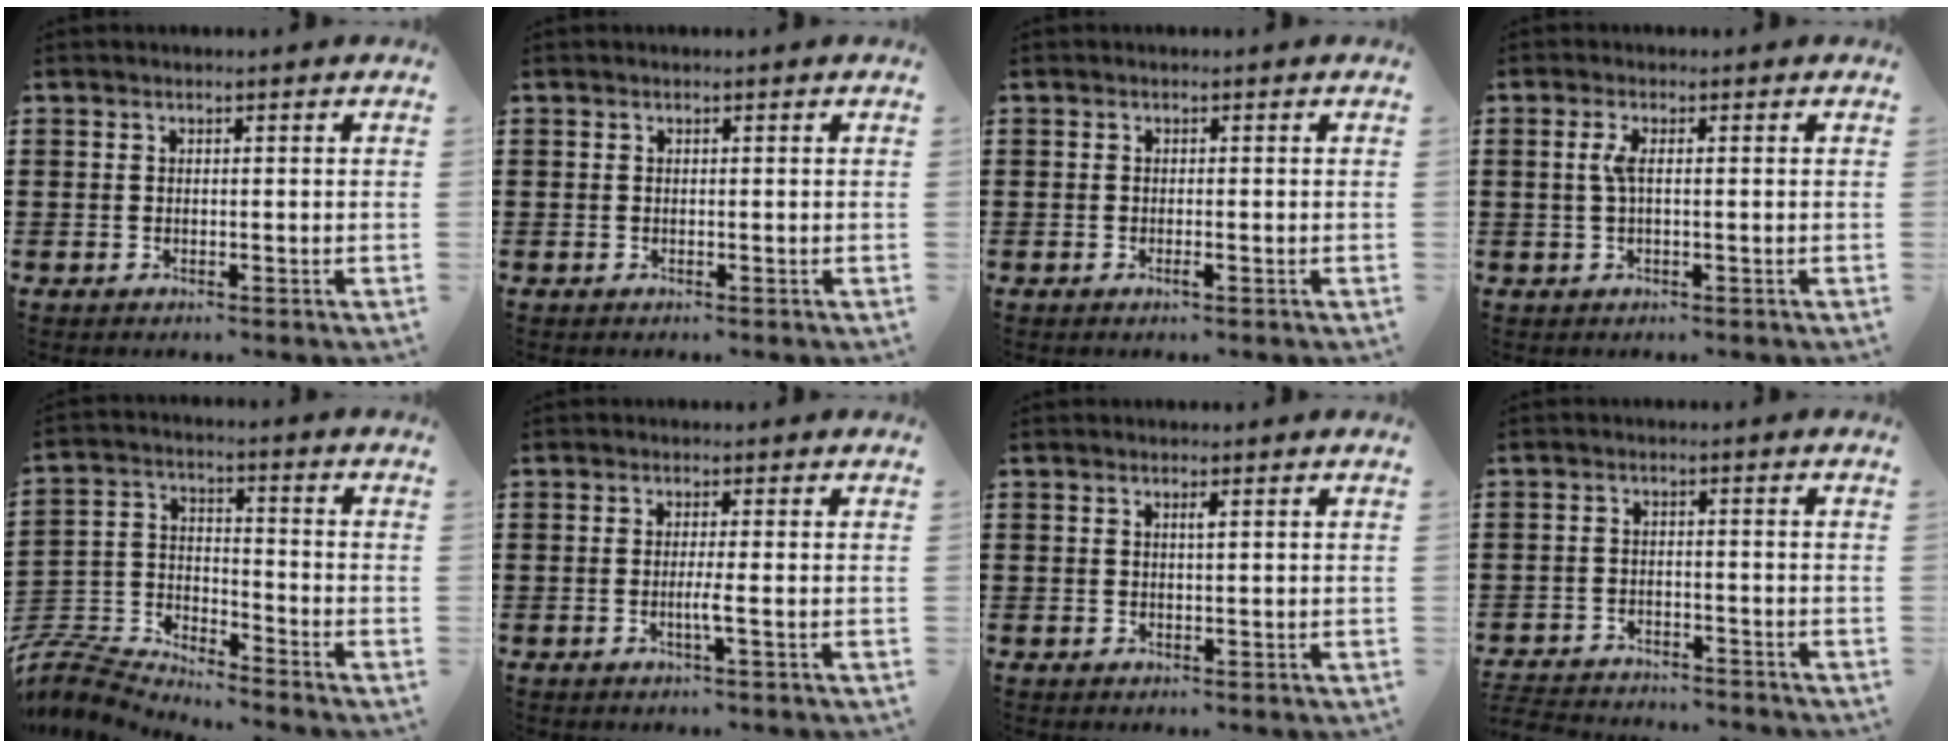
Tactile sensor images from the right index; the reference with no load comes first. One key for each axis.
{"total": 0.0}
{"total": 0.9, "fx": -0.5, "fy": -0.1, "fz": 0.8, "tx": -0.015, "ty": -0.007, "tz": -0.007}
{"total": 2.5, "fx": 0.0, "fy": 0.5, "fz": 2.4, "tx": -0.055, "ty": -0.003, "tz": -0.004}
{"total": 5.8, "fx": -5.7, "fy": 0.7, "fz": 0.3, "tx": -0.030, "ty": -0.010, "tz": -0.124}
{"total": 2.3, "fx": -0.7, "fy": -0.4, "fz": 2.1, "tx": -0.038, "ty": -0.009, "tz": -0.013}
{"total": 0.7, "fx": 0.3, "fy": -0.1, "fz": 0.6, "tx": -0.010, "ty": -0.002, "tz": 0.005}
{"total": 3.1, "fx": -3.1, "fy": 0.2, "fz": -0.1, "tx": -0.004, "ty": -0.001, "tz": -0.066}